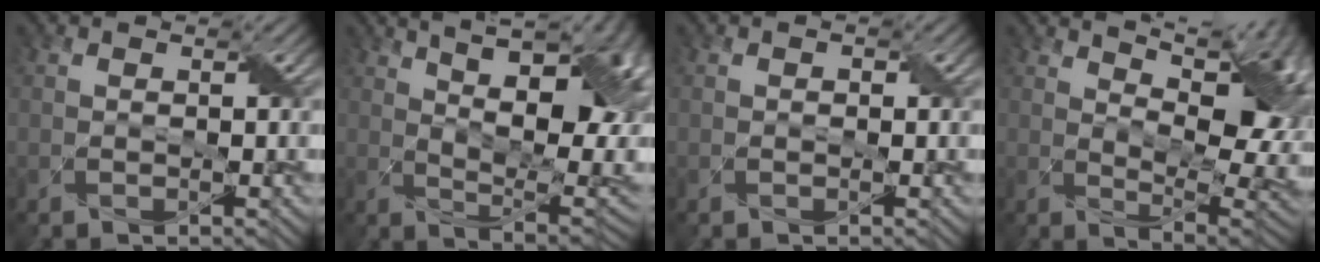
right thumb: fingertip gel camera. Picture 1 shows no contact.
{"total": 18.6, "force": [6.3, 8.0, 15.6], "torque": [-0.224, 0.044, 0.105]}
{"total": 0.9, "force": [0.0, 0.7, 0.5], "torque": [-0.006, 0.000, 0.001]}
{"total": 15.0, "force": [5.3, 6.6, 12.3], "torque": [-0.179, 0.032, 0.085]}